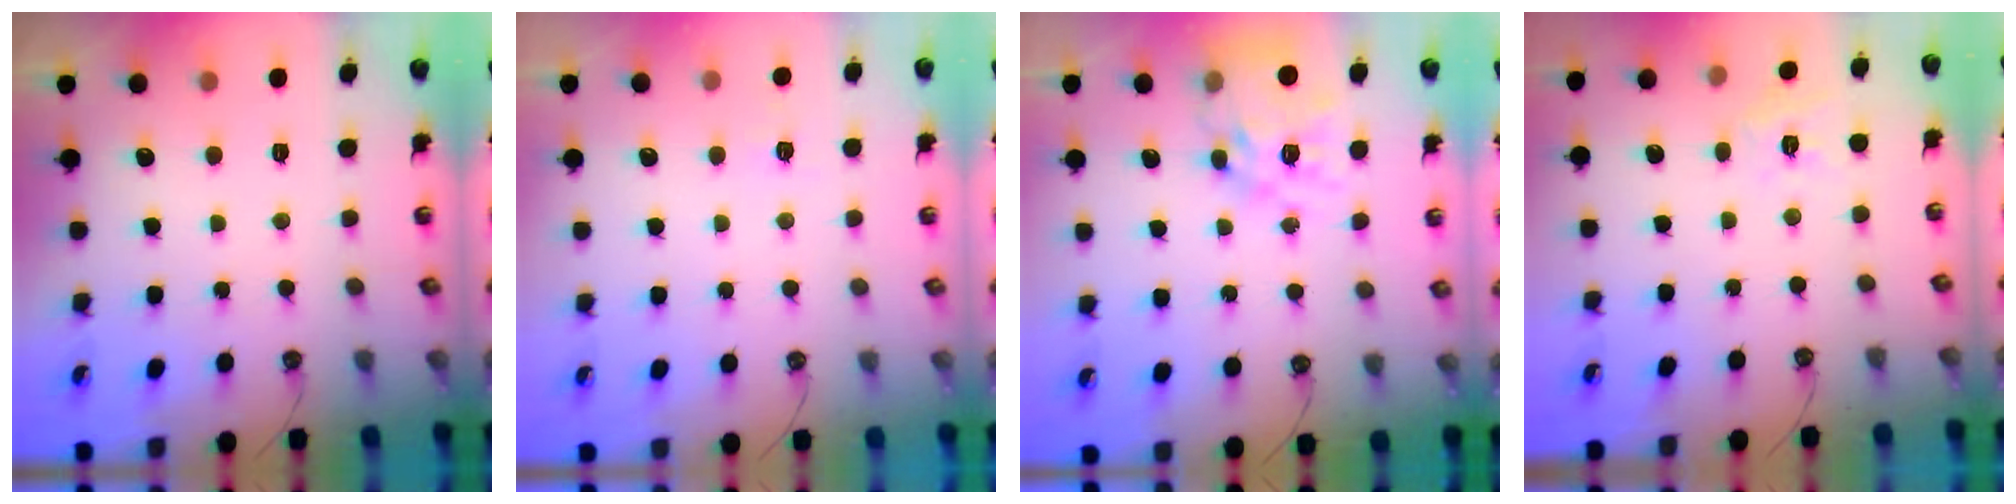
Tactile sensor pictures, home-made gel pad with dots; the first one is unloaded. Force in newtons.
{"total": 2.7, "press": 2.7, "slide": 0.4}
{"total": 16.1, "press": 16.1, "slide": 1.6}
{"total": 6.0, "press": 5.9, "slide": 0.4}